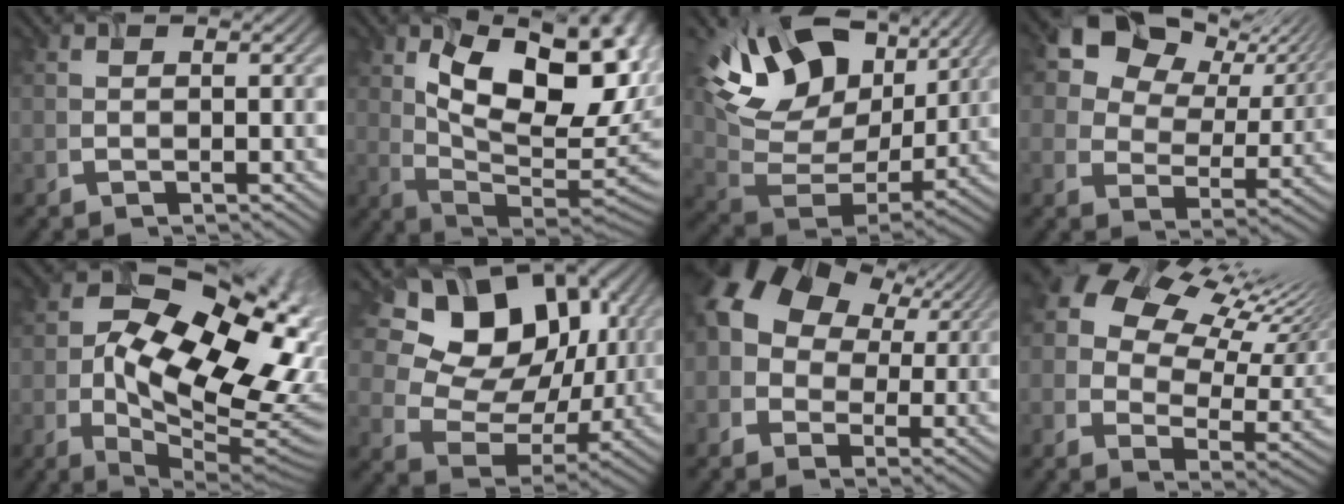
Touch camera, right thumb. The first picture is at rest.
{"total": 16.1, "force": [3.9, 8.9, 12.9], "torque": [-0.178, 0.003, 0.067]}
{"total": 15.5, "force": [8.1, 9.8, 8.8], "torque": [-0.190, 0.009, 0.150]}
{"total": 12.9, "force": [7.5, 8.5, 6.1], "torque": [-0.122, 0.019, 0.118]}
{"total": 16.0, "force": [0.7, 9.2, 13.0], "torque": [-0.221, -0.019, 0.023]}
{"total": 15.4, "force": [6.1, 11.7, 7.9], "torque": [-0.153, 0.028, 0.113]}
{"total": 13.0, "force": [3.7, 9.9, 7.5], "torque": [-0.175, 0.017, 0.071]}
{"total": 13.9, "force": [8.0, 7.6, 8.5], "torque": [-0.175, 0.025, 0.145]}